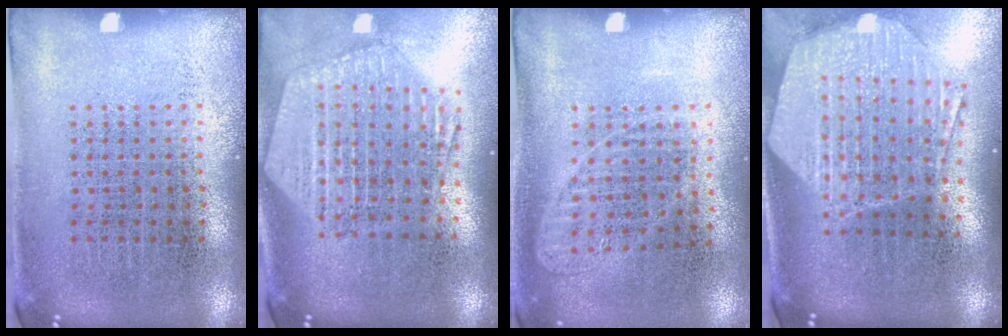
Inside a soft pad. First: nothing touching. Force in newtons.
{"total": 2.6, "press": 2.1, "slide": 1.4}
{"total": 0.9, "press": 0.9, "slide": 0.2}
{"total": 2.8, "press": 2.3, "slide": 1.7}